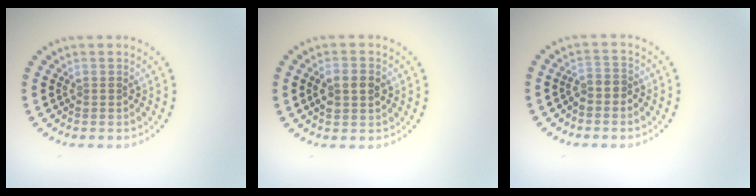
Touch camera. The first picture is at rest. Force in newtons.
{"total": 3.4, "press": 3.4, "slide": 0.3}
{"total": 1.2, "press": 0.9, "slide": 0.8}